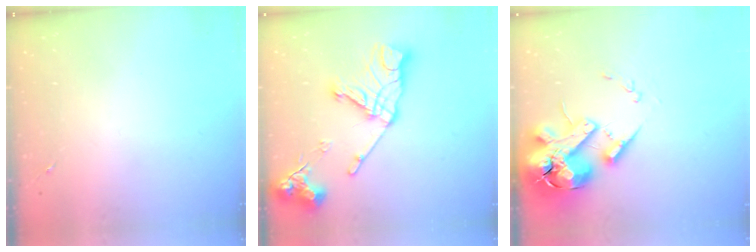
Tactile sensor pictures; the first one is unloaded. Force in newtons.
{"total": 18.1, "press": 18.0, "slide": 2.1}
{"total": 18.6, "press": 18.4, "slide": 3.1}